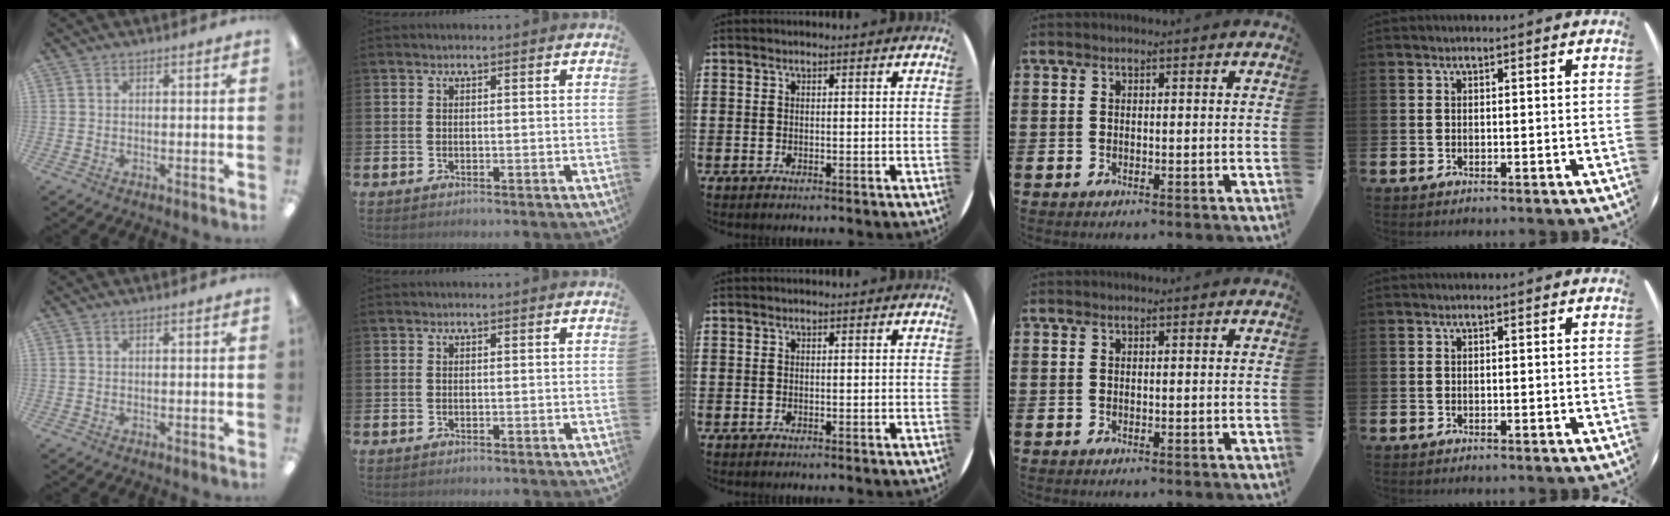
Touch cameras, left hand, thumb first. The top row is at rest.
{}